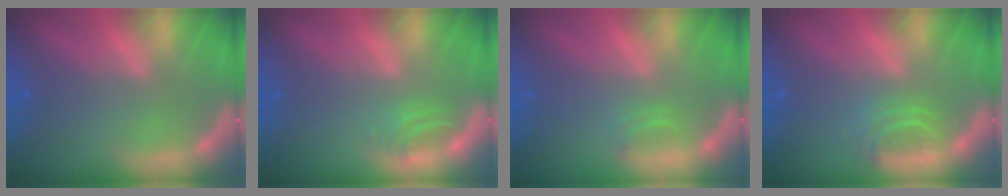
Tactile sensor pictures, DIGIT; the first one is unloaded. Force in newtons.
{"total": 1.5}
{"total": 0.9}
{"total": 2.5}